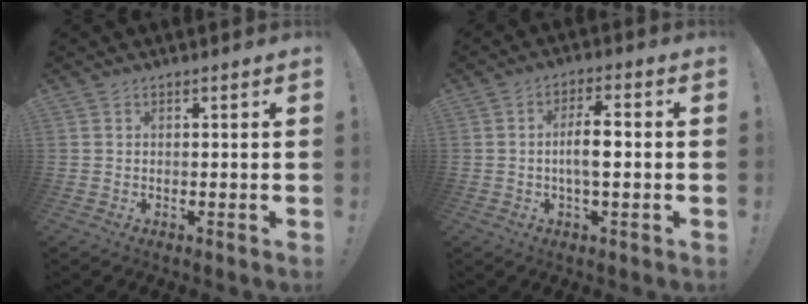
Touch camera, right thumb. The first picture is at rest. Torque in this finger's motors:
{"motor_torque": [0.72, 0.84, 0.41, -0.36, 0.01]}